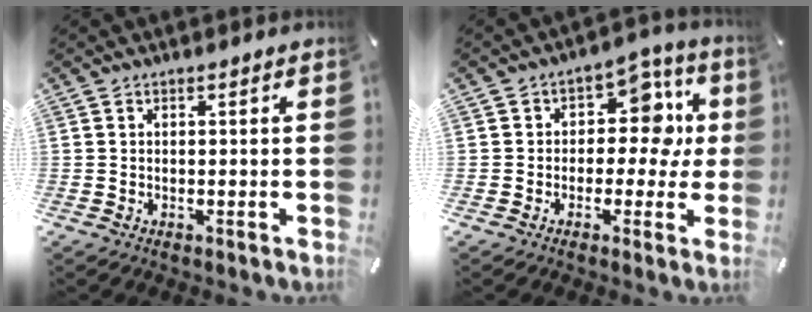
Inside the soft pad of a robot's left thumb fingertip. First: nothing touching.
{"total": 12.8, "force": [2.1, 8.8, 9.0], "torque": [-0.110, -0.010, 0.036]}